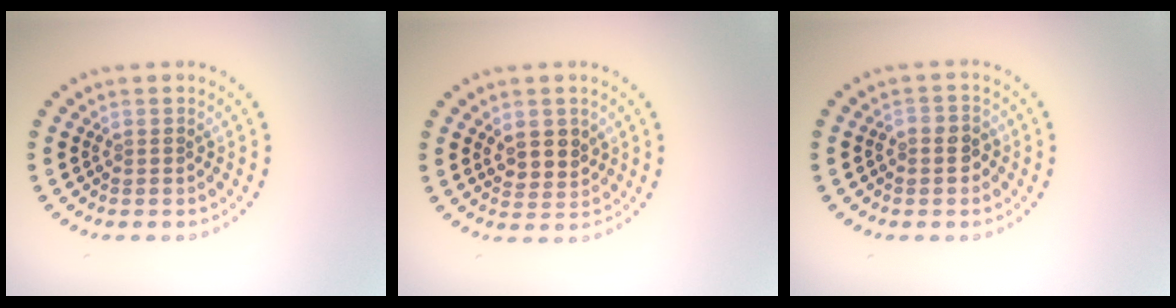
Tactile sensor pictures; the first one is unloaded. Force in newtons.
{"total": 2.6, "press": 2.4, "slide": 0.9}
{"total": 2.0, "press": 1.9, "slide": 0.5}